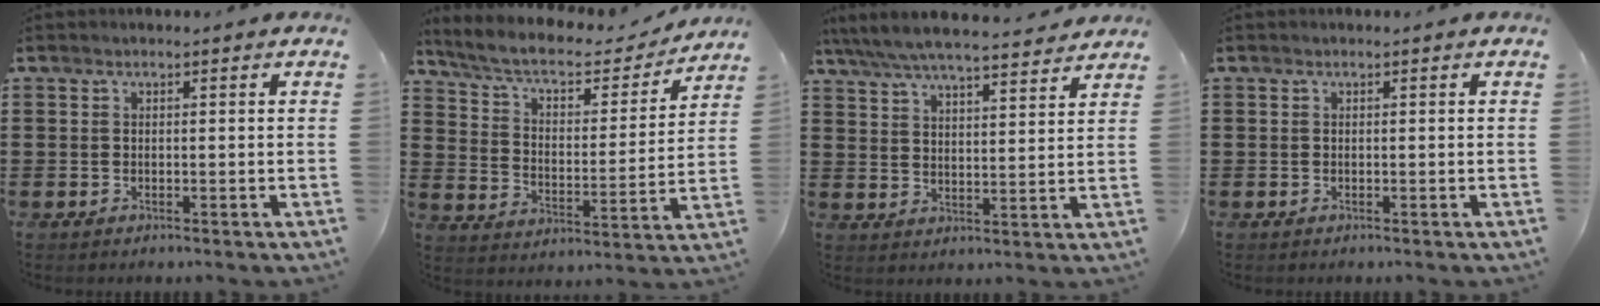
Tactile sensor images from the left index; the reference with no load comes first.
{"total": 6.0, "force": [4.8, 1.8, 3.1], "torque": [-0.082, -0.030, 0.077]}
{"total": 6.3, "force": [5.8, 0.4, 2.3], "torque": [-0.068, -0.032, 0.100]}
{"total": 0.0}